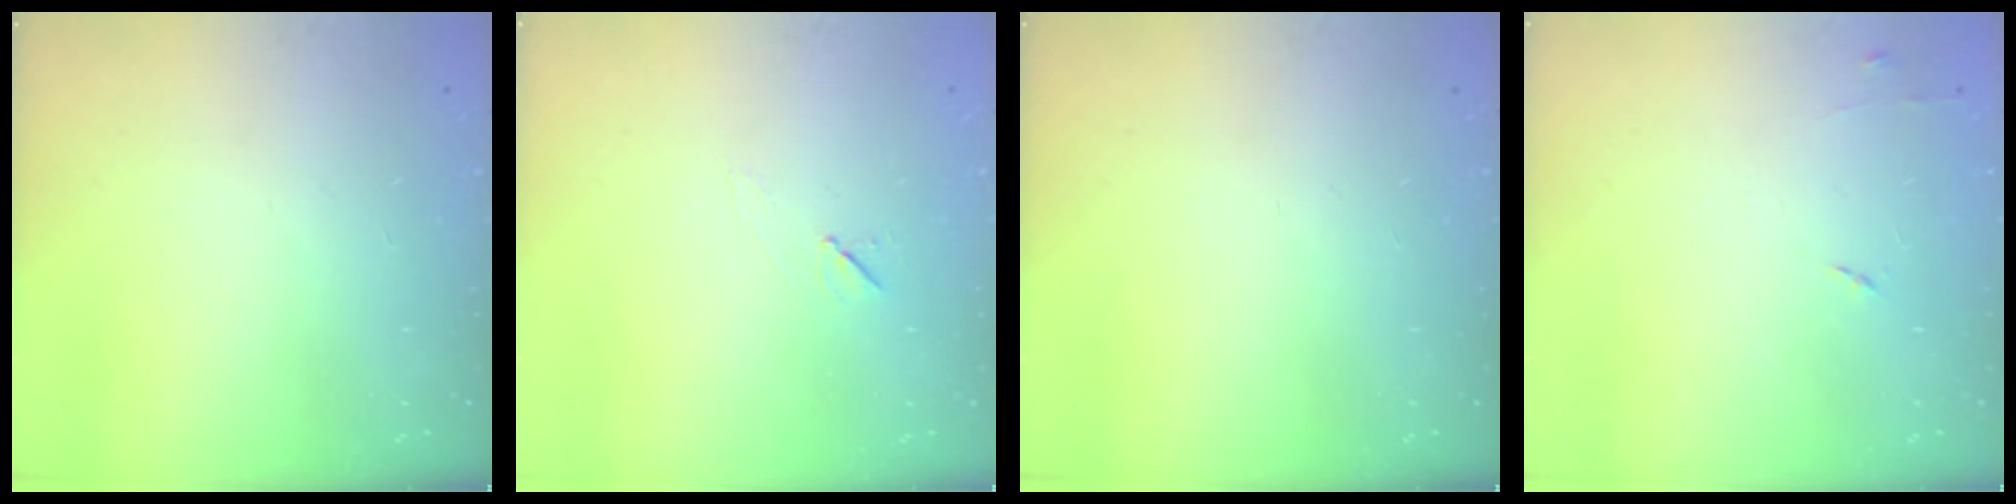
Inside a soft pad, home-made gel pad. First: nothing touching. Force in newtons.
{"total": 4.8, "press": 4.4, "slide": 2.0}
{"total": 0.0}
{"total": 5.3, "press": 5.2, "slide": 0.8}